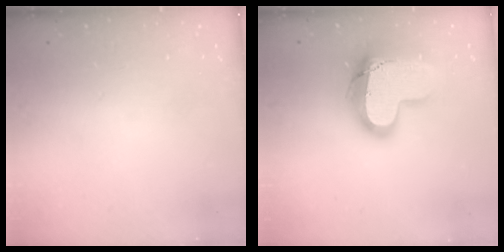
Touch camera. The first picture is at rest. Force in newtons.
{"total": 23.1, "press": 23.0, "slide": 1.7}